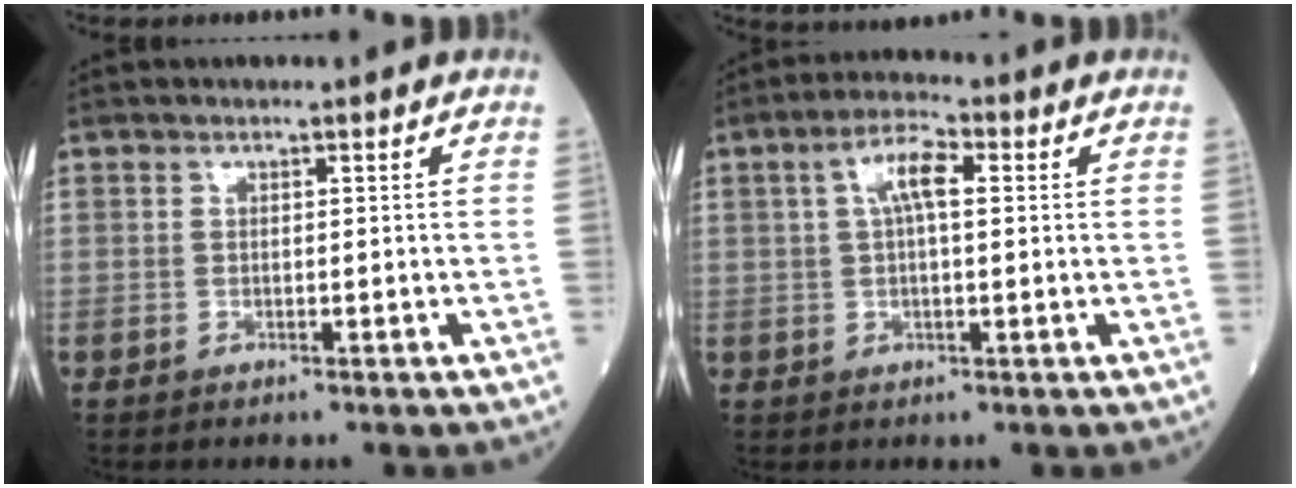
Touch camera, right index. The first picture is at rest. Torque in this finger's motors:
{"motor_torque": [0.80, 0.38, 0.17, 0.06]}